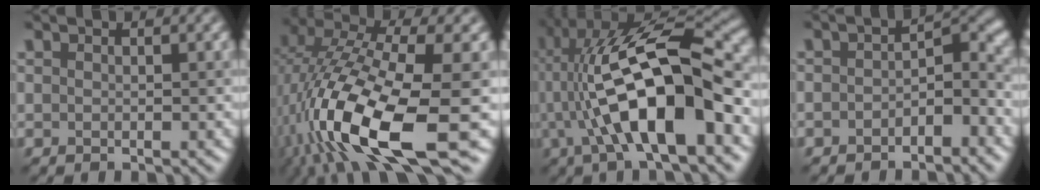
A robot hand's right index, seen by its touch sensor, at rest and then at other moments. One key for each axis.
{"total": 14.4, "fx": -4.1, "fy": 4.8, "fz": 12.9, "tx": -0.262, "ty": -0.010, "tz": -0.072}
{"total": 13.8, "fx": -1.5, "fy": 4.3, "fz": 13.0, "tx": -0.211, "ty": 0.024, "tz": -0.035}
{"total": 3.2, "fx": -1.5, "fy": 1.5, "fz": 2.4, "tx": -0.032, "ty": 0.013, "tz": -0.030}